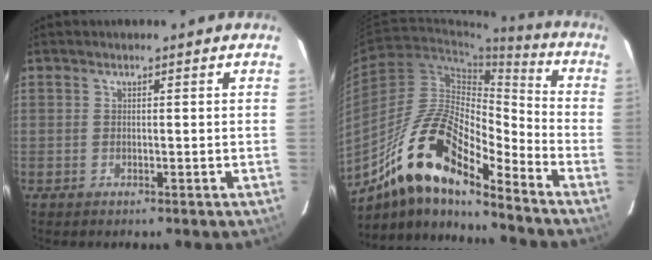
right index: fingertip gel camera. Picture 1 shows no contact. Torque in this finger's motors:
{"motor_torque": [1.05, -1.09, 1.05, 0.21]}